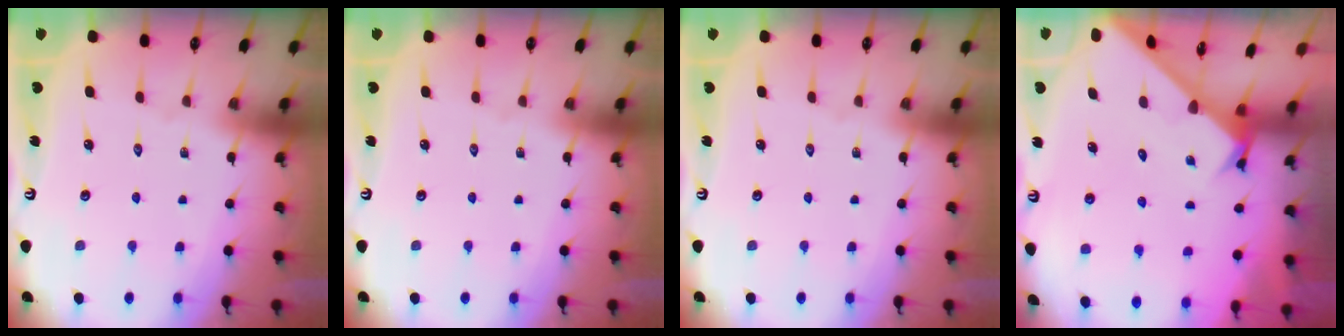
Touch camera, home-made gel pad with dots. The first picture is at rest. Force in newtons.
{"total": 0.0}
{"total": 0.0}
{"total": 2.8, "press": 2.8, "slide": 0.3}